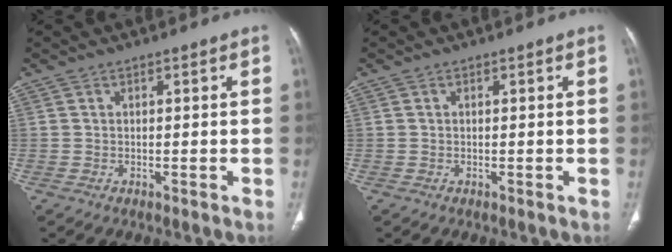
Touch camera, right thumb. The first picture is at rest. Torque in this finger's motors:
{"motor_torque": [-0.25, 0.16, -0.40, 0.04, 0.04]}